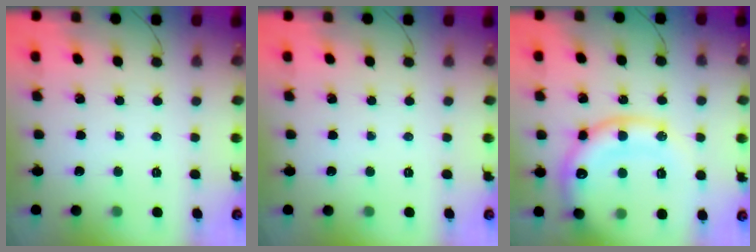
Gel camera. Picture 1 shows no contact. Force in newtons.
{"total": 0.0}
{"total": 21.7, "press": 21.5, "slide": 3.0}